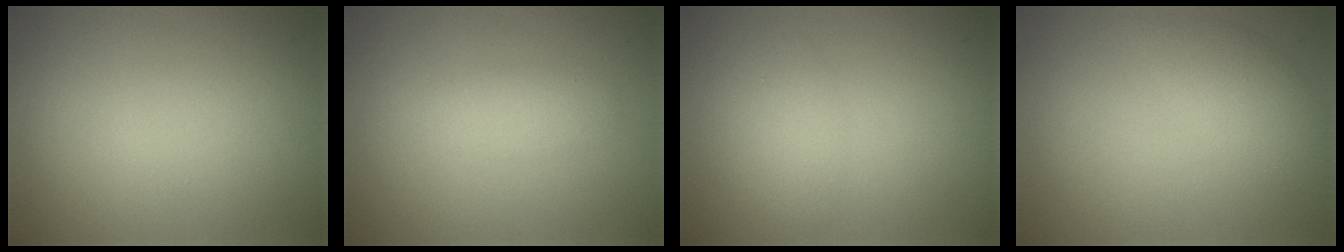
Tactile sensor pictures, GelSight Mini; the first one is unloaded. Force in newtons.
{"total": 1.7, "press": 1.7, "slide": 0.1}
{"total": 1.9, "press": 1.9, "slide": 0.1}
{"total": 2.5, "press": 2.5, "slide": 0.1}